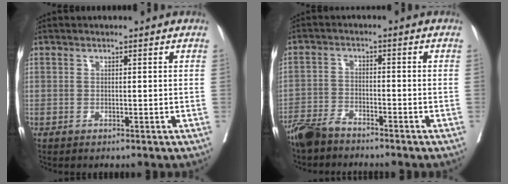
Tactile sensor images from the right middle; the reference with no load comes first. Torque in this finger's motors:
{"motor_torque": [1.15, -0.99, 0.79, 0.21]}